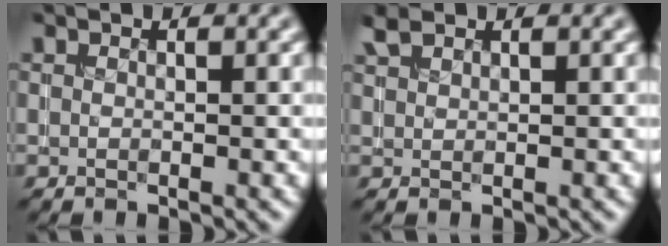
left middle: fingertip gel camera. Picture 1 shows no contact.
{"total": 1.7, "force": [1.4, 0.6, 0.8], "torque": [-0.020, 0.007, 0.033]}